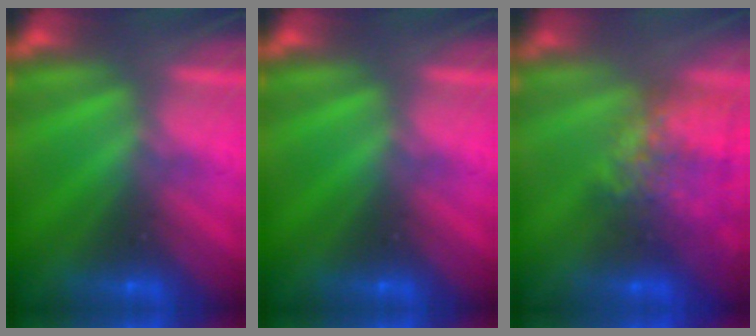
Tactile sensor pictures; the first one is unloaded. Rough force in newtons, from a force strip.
{"total": 0.0}
{"total": 9.3}